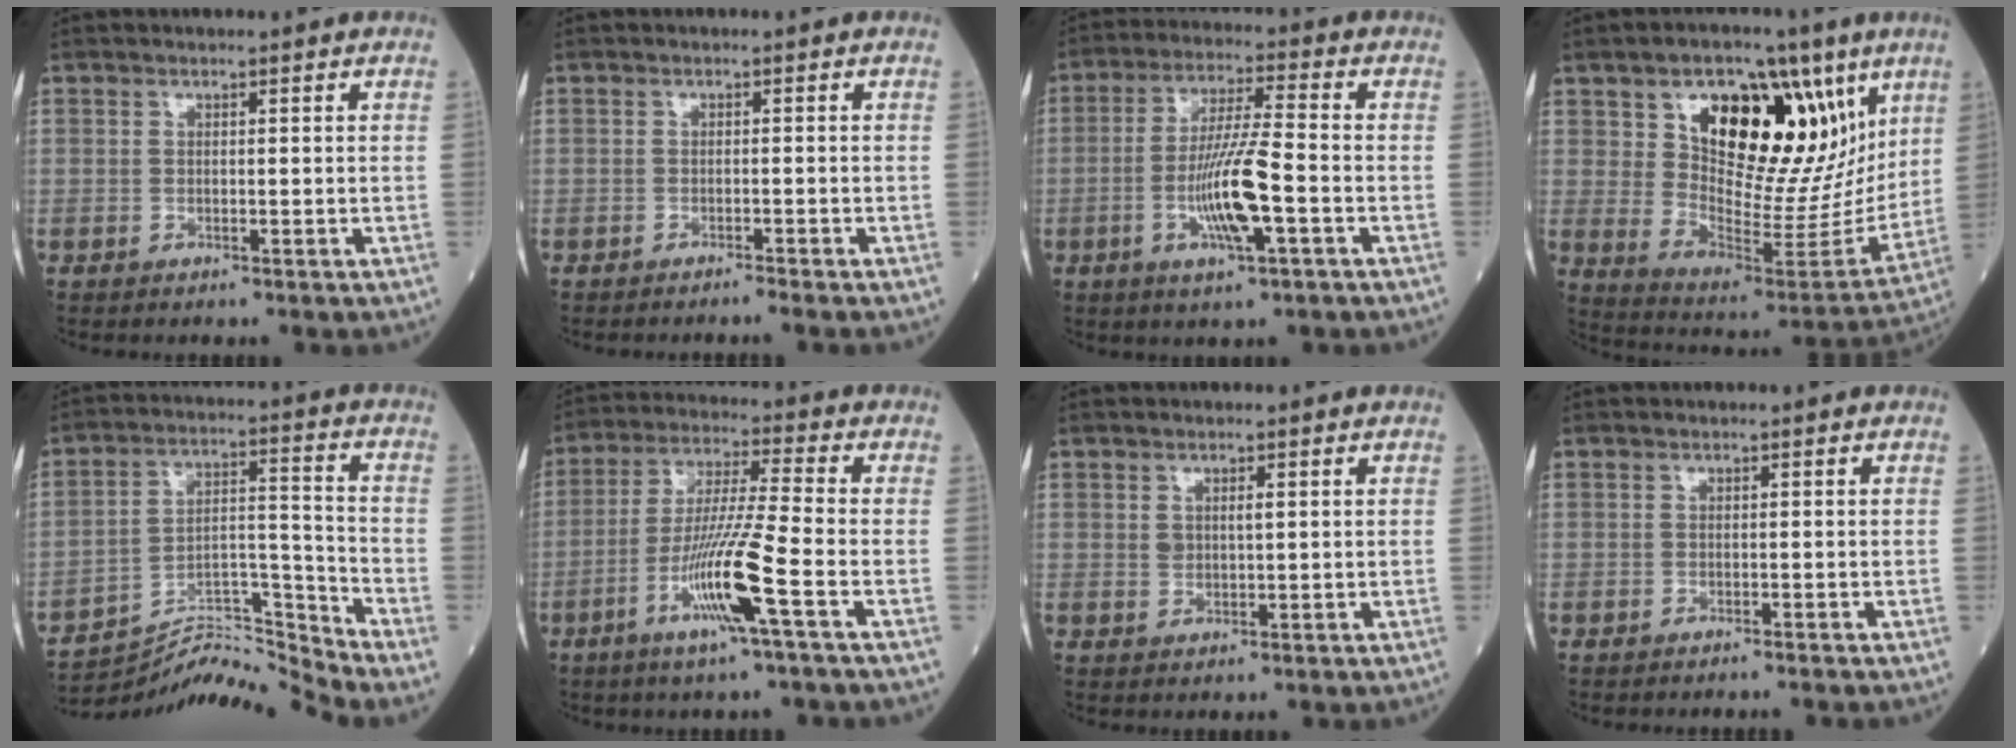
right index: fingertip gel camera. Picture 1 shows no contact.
{"total": 1.3, "force": [-1.2, -0.5, 0.4], "torque": [-0.006, 0.003, -0.021]}
{"total": 10.4, "force": [-3.0, 0.7, 9.9], "torque": [-0.191, -0.005, -0.057]}
{"total": 20.7, "force": [9.1, 10.0, 15.7], "torque": [-0.230, 0.010, 0.155]}
{"total": 12.3, "force": [-11.9, -2.8, 0.2], "torque": [0.000, 0.048, -0.210]}
{"total": 11.7, "force": [-4.9, -0.9, 10.6], "torque": [-0.209, -0.011, -0.095]}
{"total": 2.1, "force": [0.6, 1.0, 1.7], "torque": [-0.031, 0.003, 0.012]}
{"total": 1.5, "force": [-1.4, -0.3, 0.4], "torque": [-0.006, 0.001, -0.018]}